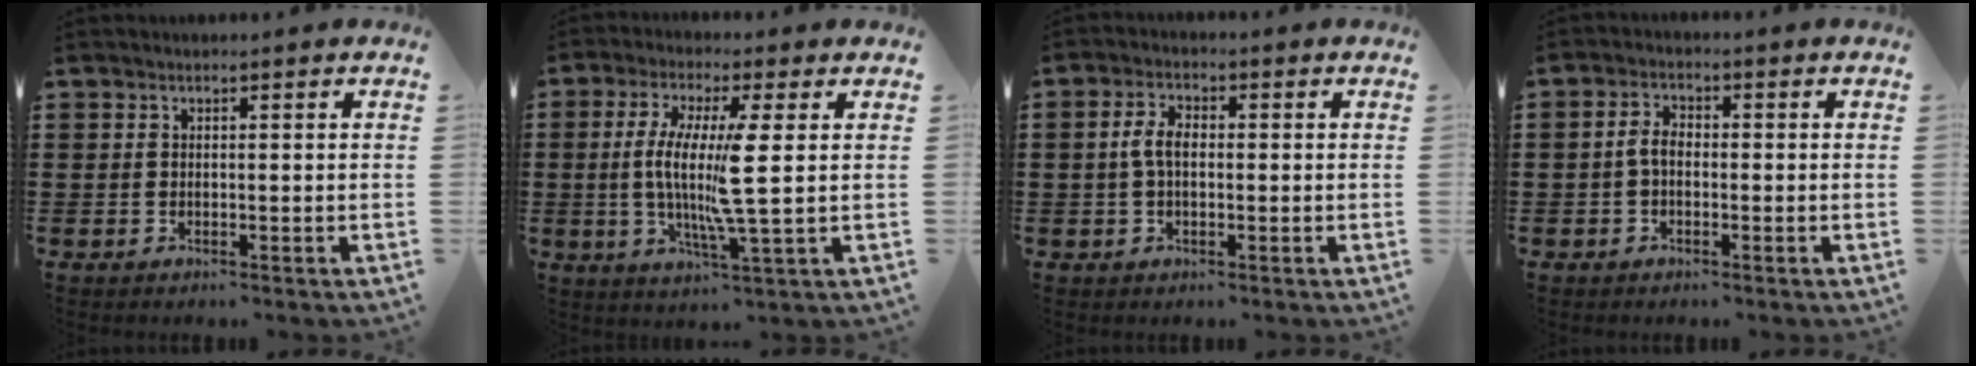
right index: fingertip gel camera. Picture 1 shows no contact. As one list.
[{"total": 9.0, "force": [0.4, 0.5, 9.0], "torque": [-0.178, -0.014, 0.000]}, {"total": 3.9, "force": [-0.1, 2.1, 3.3], "torque": [-0.079, 0.002, -0.007]}, {"total": 3.0, "force": [-0.6, 1.7, 2.4], "torque": [-0.062, 0.000, -0.017]}]